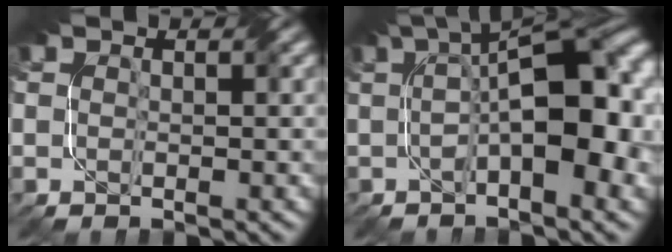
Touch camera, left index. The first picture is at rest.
{"total": 10.9, "force": [0.4, 4.0, 10.1], "torque": [-0.150, 0.010, 0.006]}